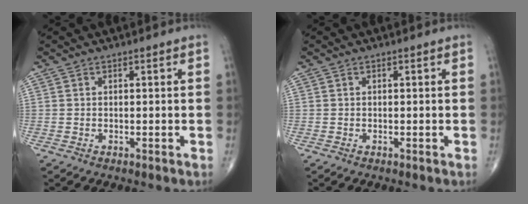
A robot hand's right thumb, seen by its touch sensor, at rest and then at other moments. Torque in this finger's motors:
{"motor_torque": [0.39, 0.24, -0.25, 0.04, 0.04]}